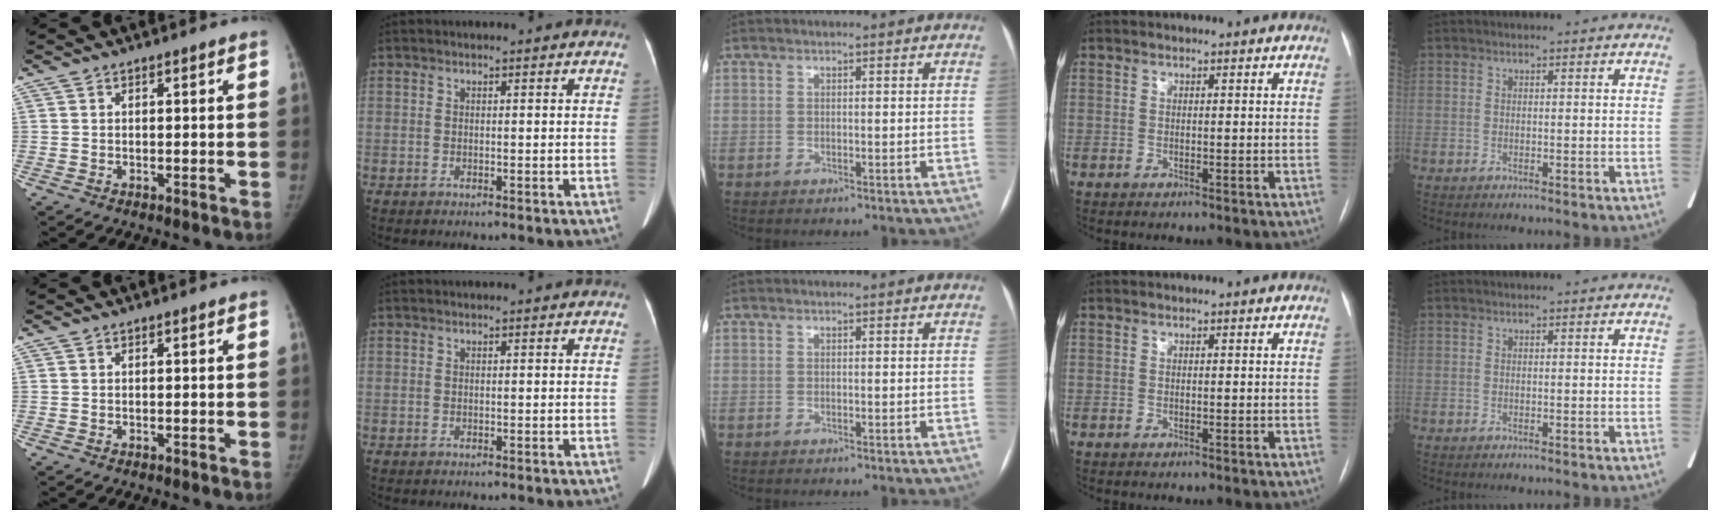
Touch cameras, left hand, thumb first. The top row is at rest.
{}